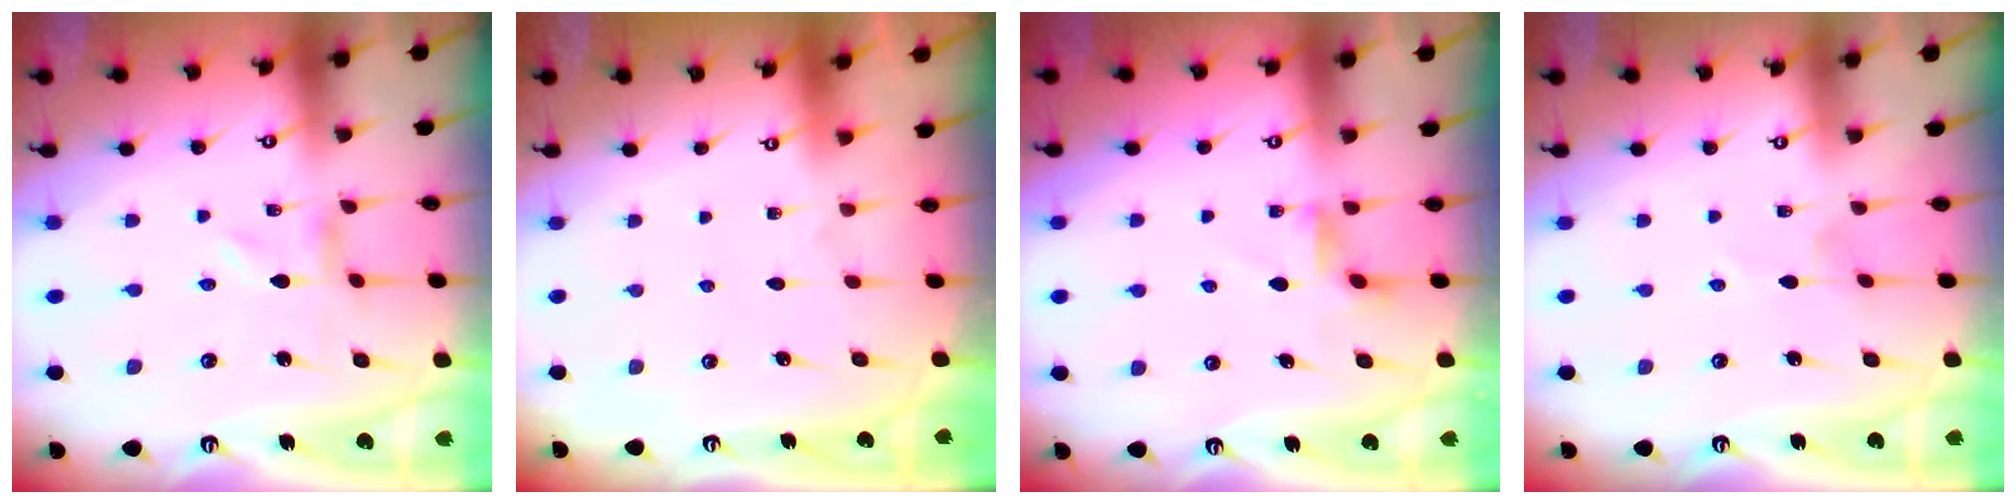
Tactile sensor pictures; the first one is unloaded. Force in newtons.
{"total": 1.8, "press": 1.8, "slide": 0.1}
{"total": 2.6, "press": 2.6, "slide": 0.5}
{"total": 0.7, "press": 0.6, "slide": 0.2}